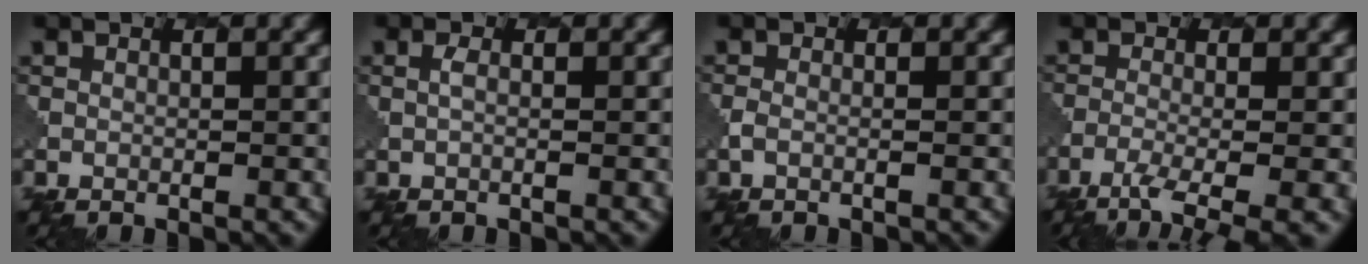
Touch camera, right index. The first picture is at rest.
{"total": 0.7, "force": [0.1, 0.1, 0.6], "torque": [-0.015, 0.001, 0.000]}
{"total": 0.7, "force": [-0.4, 0.3, 0.5], "torque": [-0.009, -0.001, -0.015]}
{"total": 4.1, "force": [-2.0, 1.1, 3.4], "torque": [-0.058, -0.005, -0.042]}